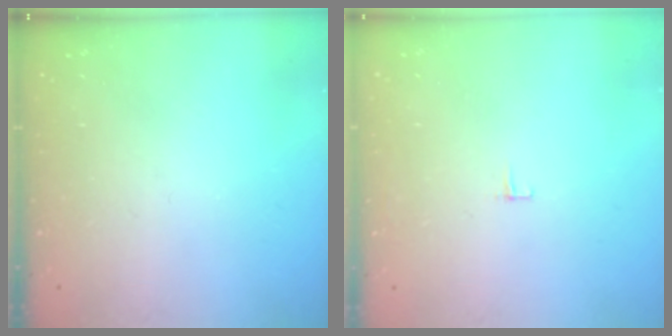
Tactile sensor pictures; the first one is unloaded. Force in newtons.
{"total": 3.2, "press": 3.2, "slide": 0.2}